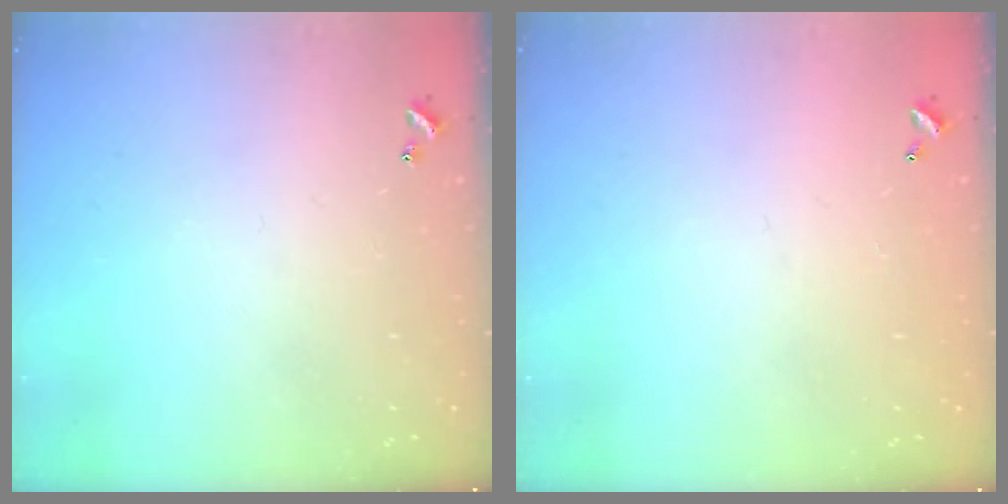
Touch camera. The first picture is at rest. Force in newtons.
{"total": 2.8, "press": 2.8, "slide": 0.1}